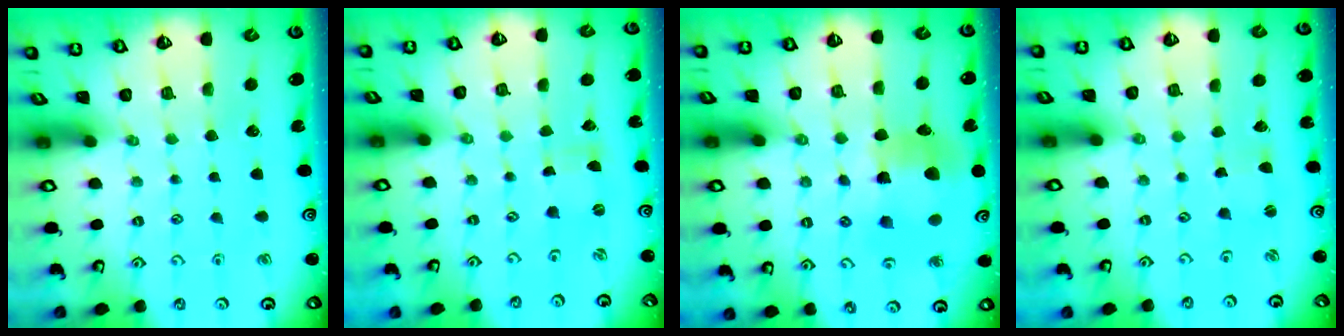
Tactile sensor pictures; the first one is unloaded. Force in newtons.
{"total": 0.0}
{"total": 11.0, "press": 10.9, "slide": 1.4}
{"total": 1.7, "press": 1.7, "slide": 0.3}